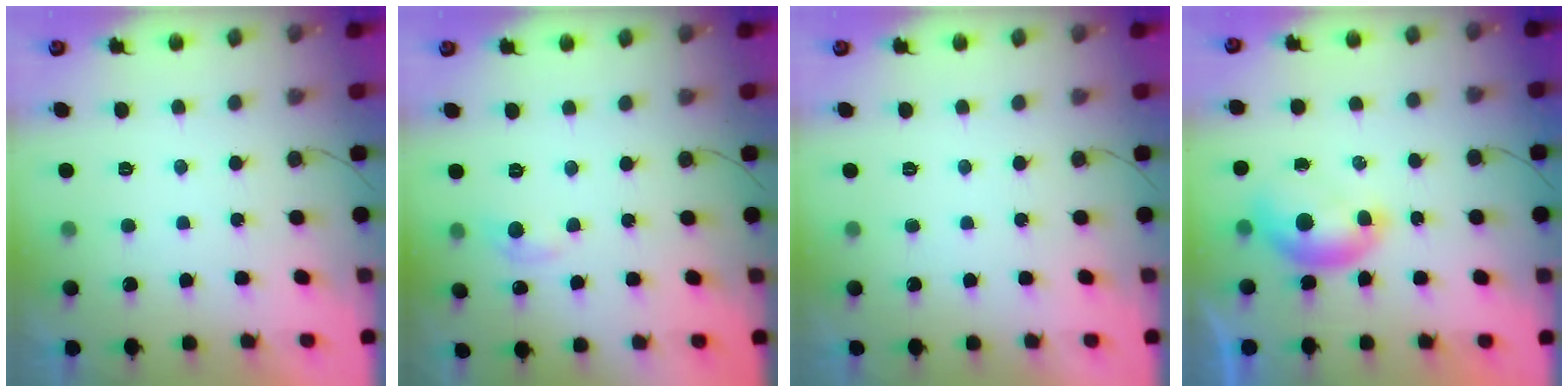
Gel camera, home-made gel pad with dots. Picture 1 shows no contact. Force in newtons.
{"total": 5.9, "press": 5.8, "slide": 0.9}
{"total": 0.0}
{"total": 6.7, "press": 6.6, "slide": 0.9}